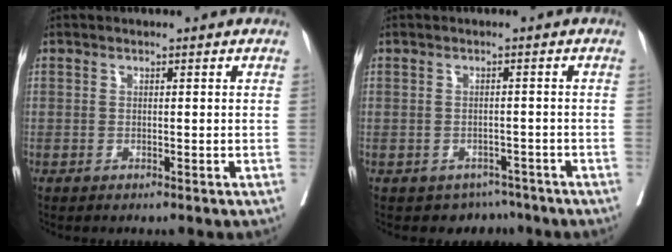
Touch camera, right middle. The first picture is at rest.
{"total": 4.1, "force": [-3.3, 2.4, -0.1], "torque": [0.011, 0.013, -0.042]}